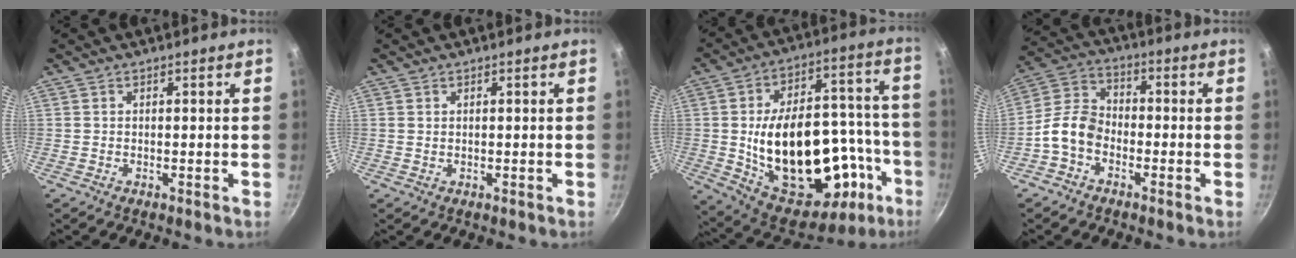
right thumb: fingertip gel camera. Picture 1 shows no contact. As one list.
[{"total": 0.0}, {"total": 32.2, "force": [-7.8, 18.3, 25.3], "torque": [-0.338, 0.053, -0.082]}, {"total": 8.3, "force": [-3.3, 5.8, 4.9], "torque": [-0.085, 0.041, -0.083]}]